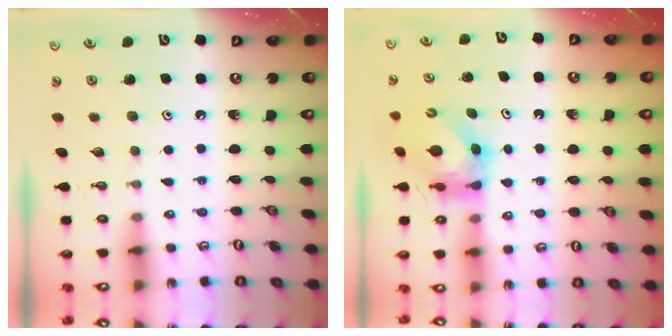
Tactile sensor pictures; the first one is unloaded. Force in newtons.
{"total": 5.9, "press": 5.9, "slide": 0.7}